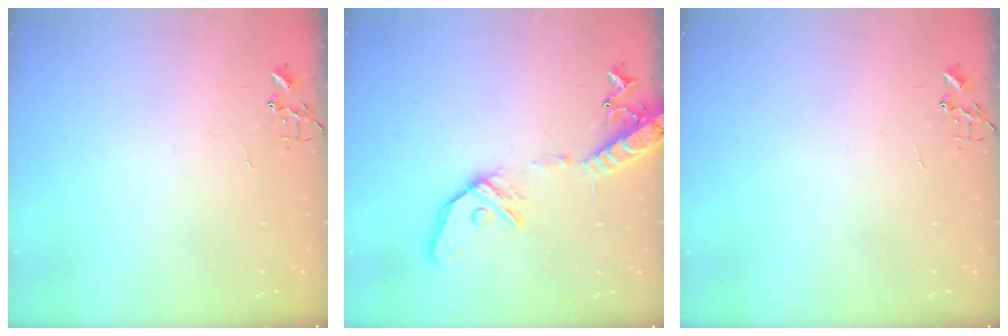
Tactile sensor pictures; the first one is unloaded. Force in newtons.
{"total": 16.0, "press": 15.7, "slide": 3.1}
{"total": 0.0}